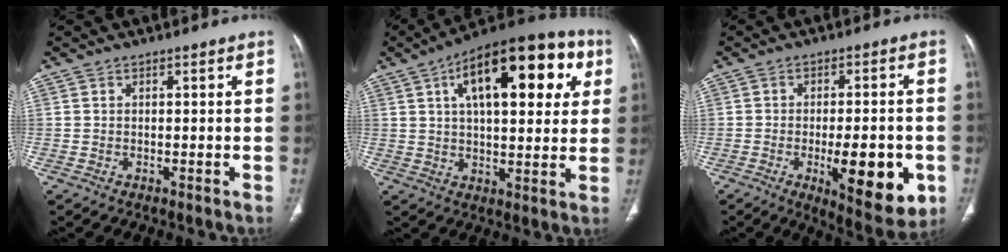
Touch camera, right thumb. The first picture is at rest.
{"total": 23.3, "force": [8.0, 10.3, 19.3], "torque": [-0.250, 0.015, 0.112]}
{"total": 14.4, "force": [-4.2, 5.1, 12.8], "torque": [-0.160, -0.002, -0.049]}